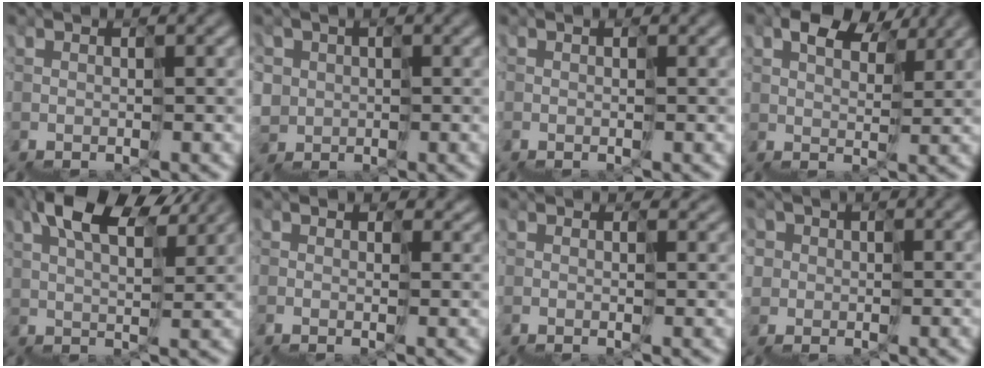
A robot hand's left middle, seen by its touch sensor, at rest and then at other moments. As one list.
[{"total": 4.0, "force": [2.1, 2.3, -2.5], "torque": [0.037, 0.041, 0.010]}, {"total": 0.9, "force": [-0.4, 0.7, 0.3], "torque": [0.004, -0.001, -0.014]}, {"total": 5.2, "force": [4.8, 1.9, 0.8], "torque": [-0.008, 0.041, 0.074]}, {"total": 7.0, "force": [6.1, 1.7, 2.9], "torque": [-0.040, 0.052, 0.083]}, {"total": 3.7, "force": [1.6, 3.1, 1.4], "torque": [-0.025, 0.014, 0.025]}, {"total": 2.8, "force": [1.5, 1.9, 1.5], "torque": [-0.014, 0.011, 0.021]}, {"total": 3.8, "force": [0.0, 3.7, -0.8], "torque": [0.020, 0.024, -0.022]}]